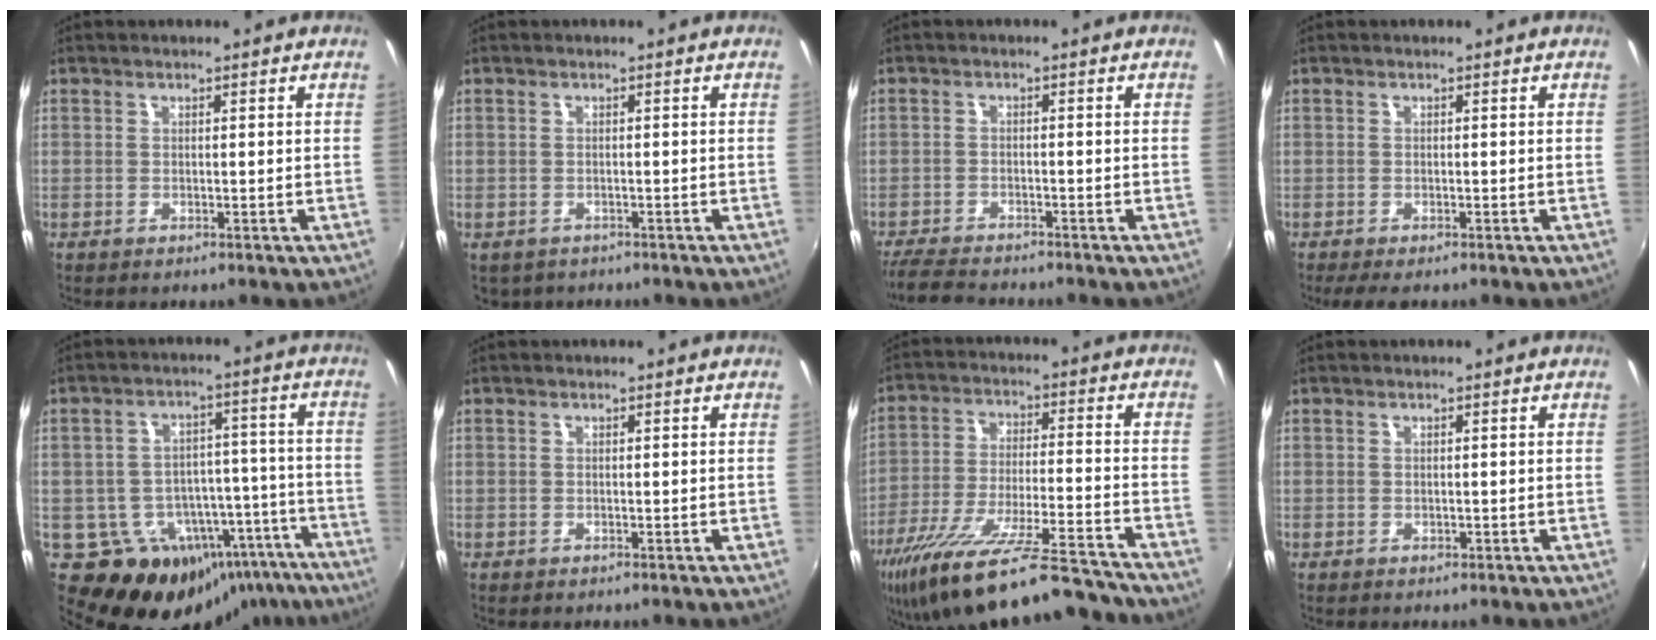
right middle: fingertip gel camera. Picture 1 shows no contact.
{"total": 2.6, "force": [-1.5, 1.8, 1.0], "torque": [-0.025, -0.009, -0.017]}
{"total": 6.9, "force": [-6.4, 1.3, 2.4], "torque": [-0.074, -0.019, -0.111]}
{"total": 3.2, "force": [-2.3, 1.0, 2.0], "torque": [-0.038, -0.019, -0.035]}
{"total": 20.3, "force": [-14.0, 12.6, 7.6], "torque": [-0.132, 0.040, -0.166]}
{"total": 0.0}
{"total": 23.5, "force": [-19.9, 2.9, 12.1], "torque": [-0.226, -0.056, -0.316]}
{"total": 0.0}